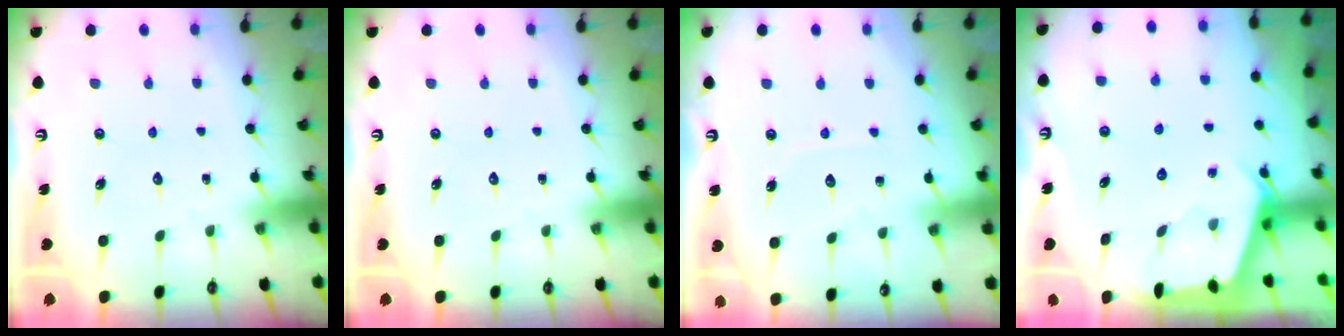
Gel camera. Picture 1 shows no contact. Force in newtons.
{"total": 0.0}
{"total": 4.0, "press": 4.0, "slide": 0.6}
{"total": 2.4, "press": 2.4, "slide": 0.2}